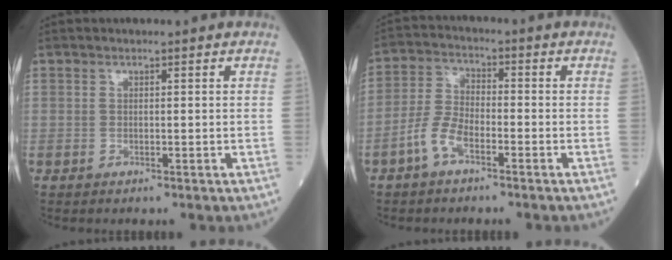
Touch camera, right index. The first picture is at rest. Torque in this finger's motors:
{"motor_torque": [0.15, -0.16, 0.43, 0.10]}